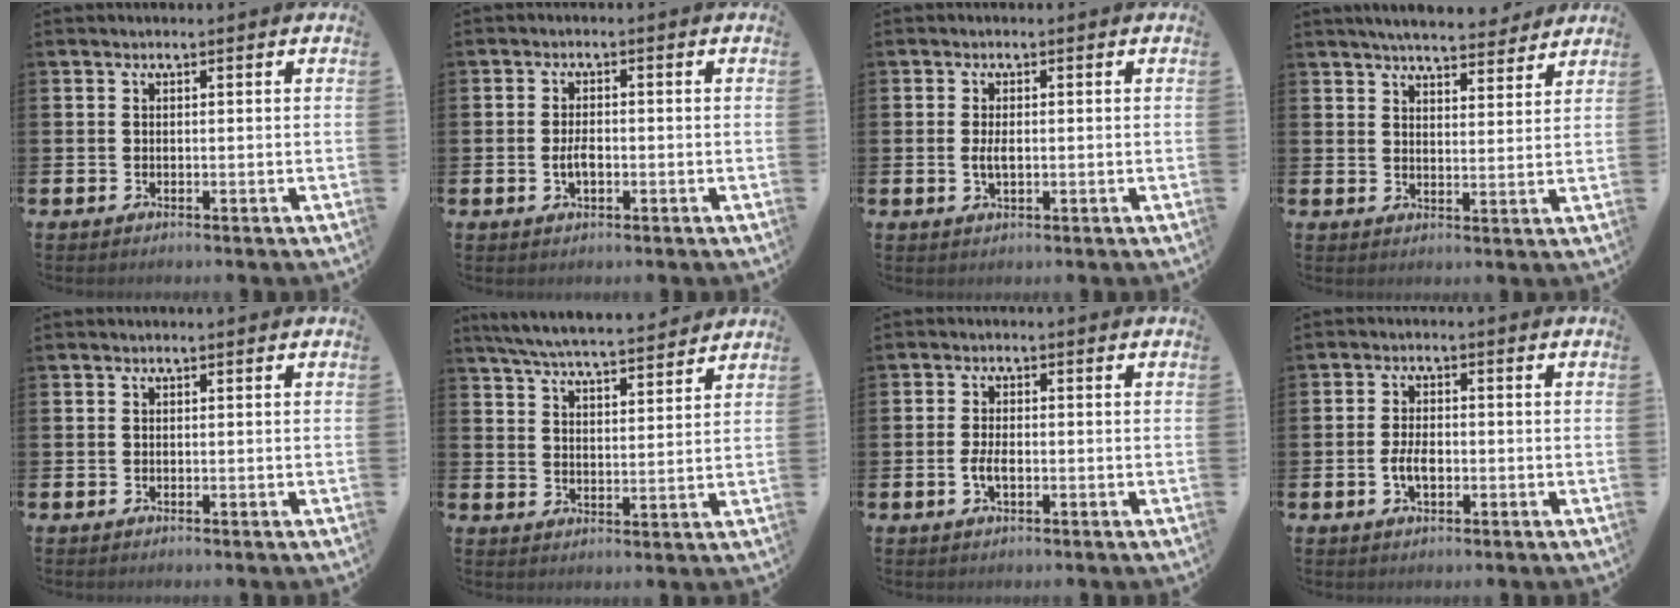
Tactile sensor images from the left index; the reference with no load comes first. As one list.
[{"total": 2.5, "force": [-0.5, 1.3, 2.1], "torque": [-0.035, 0.000, -0.010]}, {"total": 2.1, "force": [-0.1, 1.0, 1.9], "torque": [-0.031, -0.001, -0.004]}, {"total": 5.5, "force": [5.4, 0.7, 1.1], "torque": [-0.028, -0.028, 0.095]}, {"total": 0.0}, {"total": 6.4, "force": [6.2, 0.4, 1.5], "torque": [-0.057, -0.034, 0.112]}, {"total": 2.6, "force": [-0.6, 1.2, 2.2], "torque": [-0.035, -0.001, -0.012]}, {"total": 3.3, "force": [-0.6, 1.8, 2.7], "torque": [-0.052, -0.001, -0.015]}]